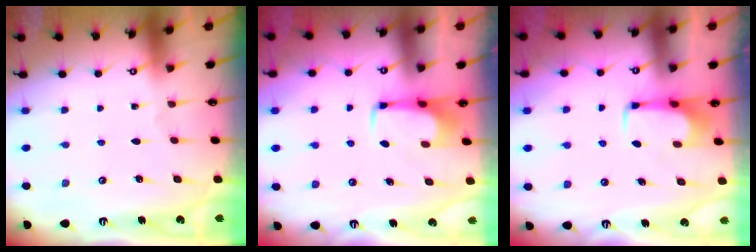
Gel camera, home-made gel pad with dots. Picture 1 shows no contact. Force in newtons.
{"total": 1.6, "press": 1.5, "slide": 0.5}
{"total": 1.7, "press": 1.7, "slide": 0.4}